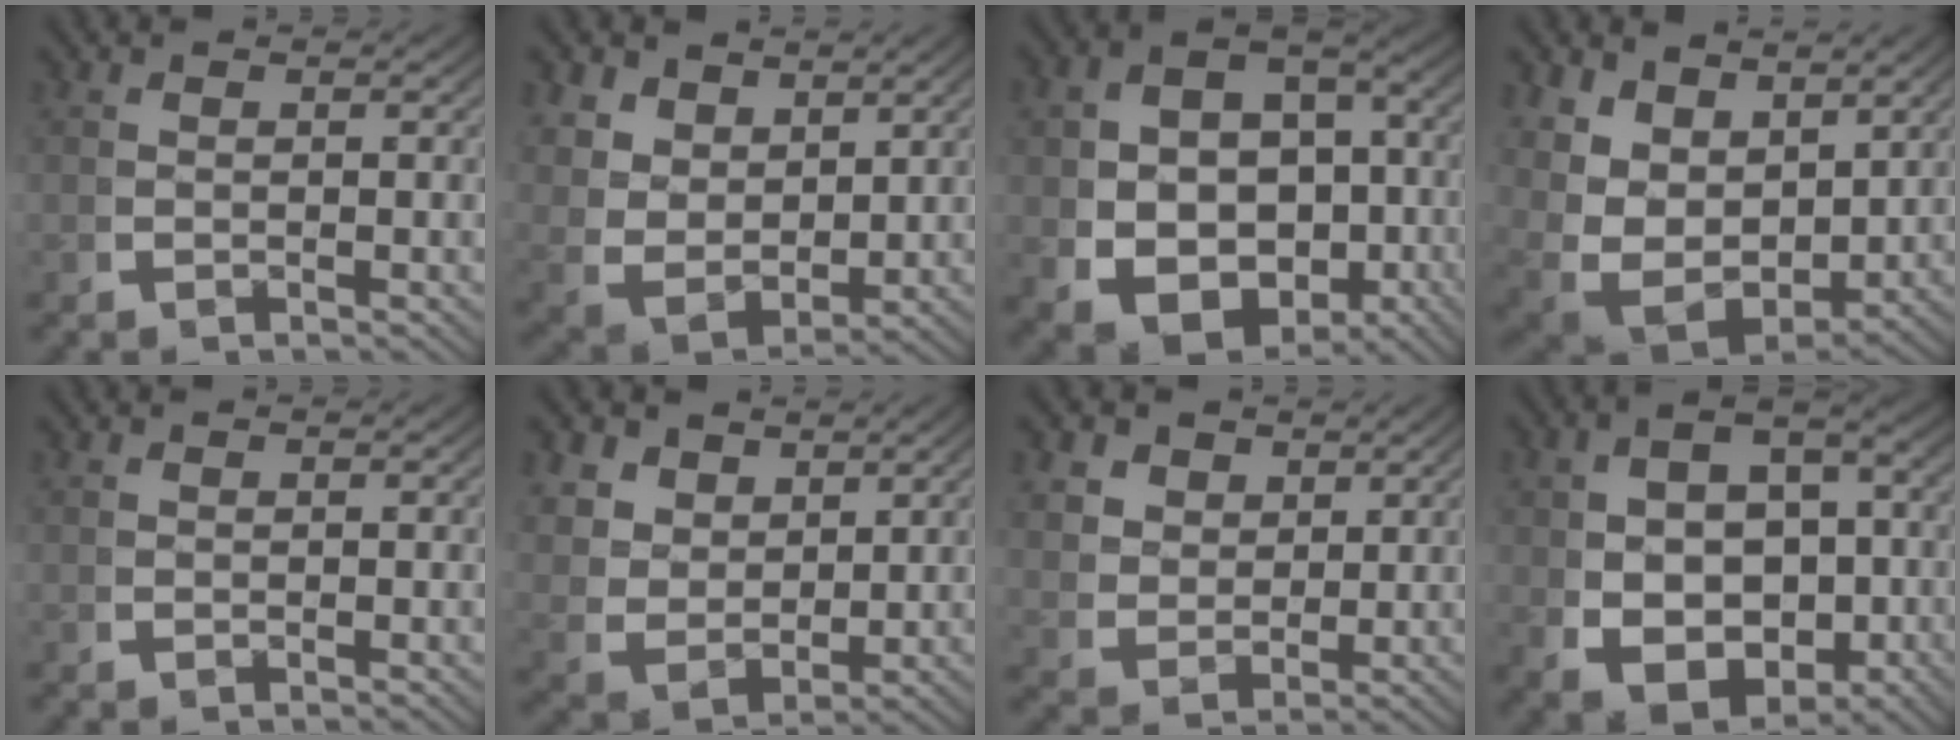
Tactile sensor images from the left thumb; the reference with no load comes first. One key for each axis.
{"total": 7.1, "fx": 0.5, "fy": 5.4, "fz": 4.6, "tx": -0.123, "ty": -0.037, "tz": 0.023}
{"total": 12.8, "fx": -2.4, "fy": 9.7, "fz": 8.0, "tx": -0.164, "ty": -0.051, "tz": -0.019}
{"total": 9.2, "fx": -1.2, "fy": 6.5, "fz": 6.5, "tx": -0.175, "ty": -0.057, "tz": 0.002}
{"total": 0.0}
{"total": 6.3, "fx": 1.3, "fy": 4.8, "fz": 3.8, "tx": -0.098, "ty": -0.031, "tz": 0.035}
{"total": 4.7, "fx": 1.9, "fy": 3.7, "fz": 2.3, "tx": -0.053, "ty": -0.023, "tz": 0.041}
{"total": 10.3, "fx": -1.2, "fy": 7.3, "fz": 7.1, "tx": -0.137, "ty": -0.034, "tz": -0.008}